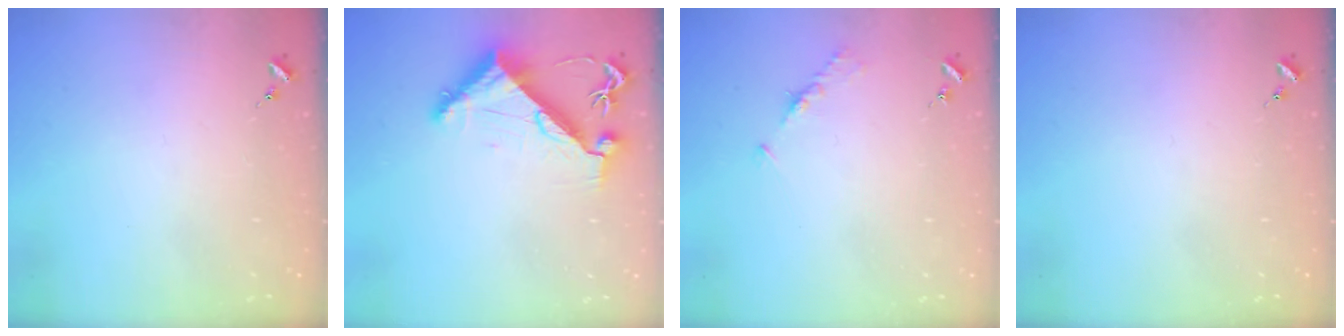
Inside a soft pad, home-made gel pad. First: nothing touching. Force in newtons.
{"total": 7.5, "press": 7.4, "slide": 1.0}
{"total": 4.3, "press": 4.2, "slide": 0.5}
{"total": 0.0}